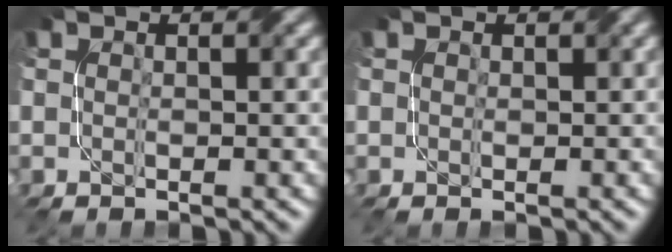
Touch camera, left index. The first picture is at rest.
{"total": 0.6, "force": [-0.5, 0.1, -0.3], "torque": [0.009, 0.000, -0.010]}